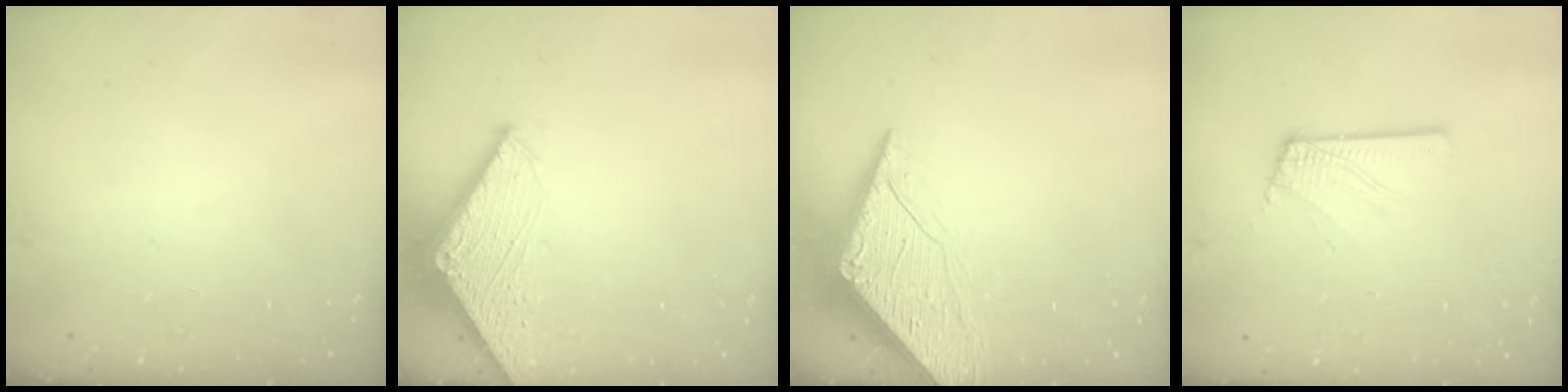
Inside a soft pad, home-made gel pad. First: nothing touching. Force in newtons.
{"total": 2.8, "press": 2.8, "slide": 0.3}
{"total": 6.7, "press": 6.7, "slide": 0.5}
{"total": 3.2, "press": 3.2, "slide": 0.4}